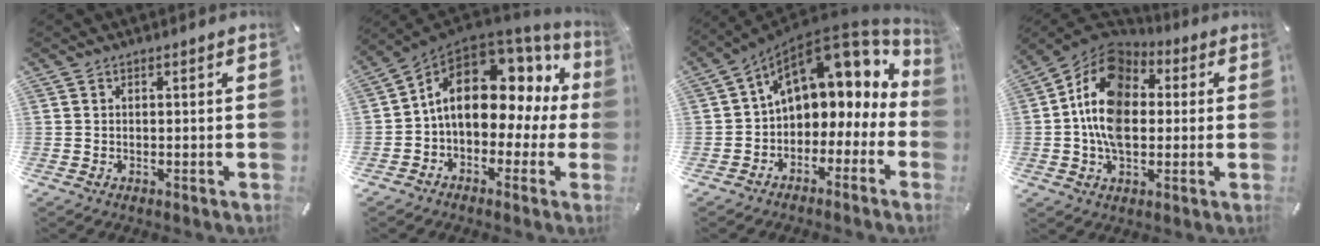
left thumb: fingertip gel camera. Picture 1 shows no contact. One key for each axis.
{"total": 15.5, "fx": 3.9, "fy": 10.7, "fz": 10.6, "tx": -0.167, "ty": -0.015, "tz": 0.066}
{"total": 14.5, "fx": 5.3, "fy": 9.8, "fz": 9.3, "tx": -0.141, "ty": -0.037, "tz": 0.089}
{"total": 15.1, "fx": 0.0, "fy": 10.9, "fz": 10.4, "tx": -0.208, "ty": 0.004, "tz": -0.008}